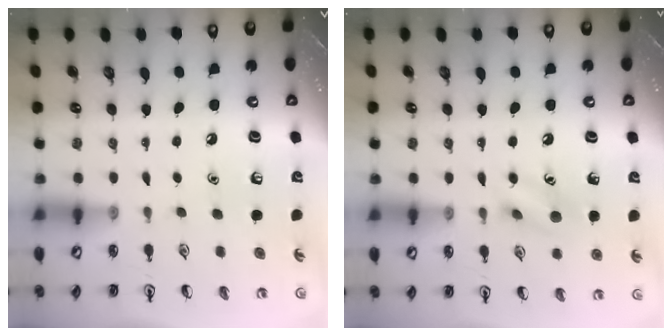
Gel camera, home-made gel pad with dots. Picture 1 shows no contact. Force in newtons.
{"total": 8.3, "press": 8.2, "slide": 1.5}